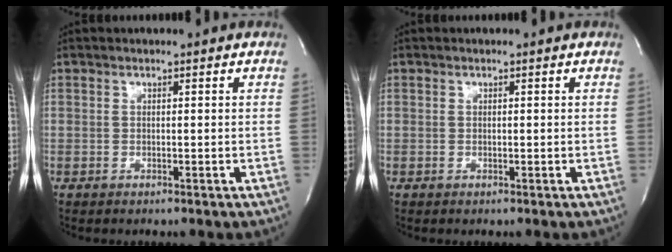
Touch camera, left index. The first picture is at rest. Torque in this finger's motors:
{"motor_torque": [-0.64, 0.18, -0.07, -0.01]}